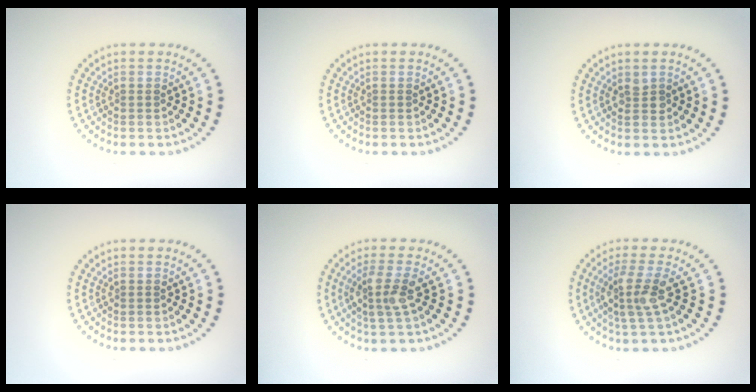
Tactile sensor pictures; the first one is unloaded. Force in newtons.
{"total": 0.0}
{"total": 0.9, "press": 0.9, "slide": 0.2}
{"total": 0.0}
{"total": 2.9, "press": 2.6, "slide": 1.3}
{"total": 3.1, "press": 2.6, "slide": 1.6}